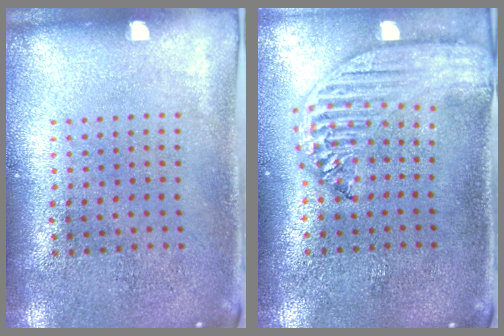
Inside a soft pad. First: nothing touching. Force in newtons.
{"total": 2.5, "press": 2.1, "slide": 1.3}